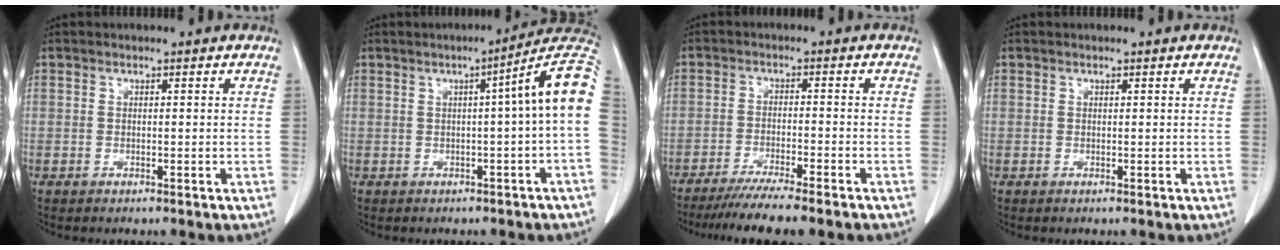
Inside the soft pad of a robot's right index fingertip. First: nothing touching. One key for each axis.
{"total": 8.6, "fx": 0.4, "fy": -0.9, "fz": 8.5, "tx": -0.097, "ty": 0.026, "tz": -0.005}
{"total": 9.6, "fx": -8.1, "fy": -0.3, "fz": 5.2, "tx": -0.070, "ty": -0.025, "tz": -0.127}
{"total": 0.0}